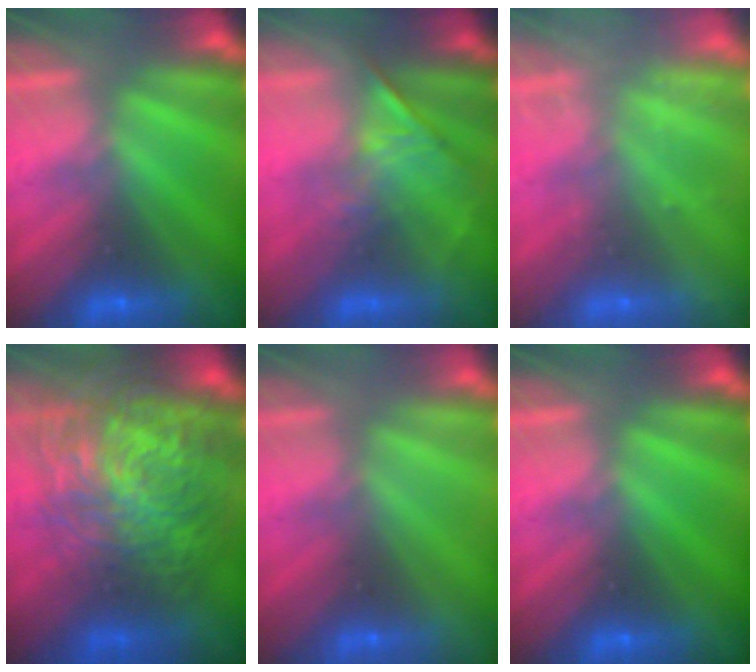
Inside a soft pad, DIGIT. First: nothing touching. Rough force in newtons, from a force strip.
{"total": 1.1}
{"total": 2.3}
{"total": 8.1}
{"total": 3.1}
{"total": 0.0}